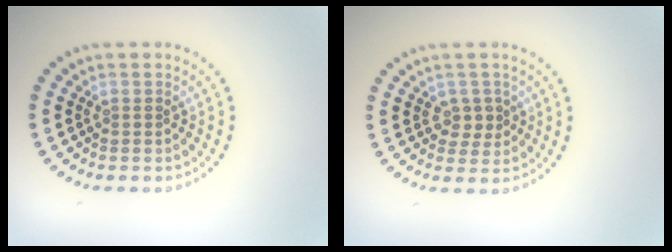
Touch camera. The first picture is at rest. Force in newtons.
{"total": 1.7, "press": 1.6, "slide": 0.6}